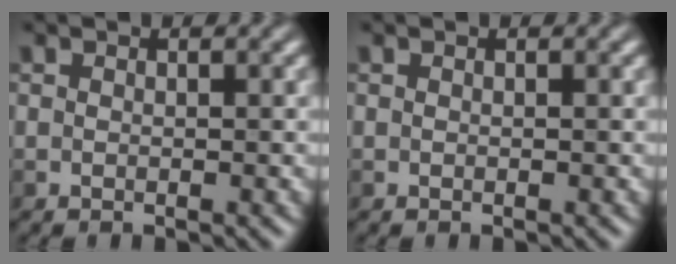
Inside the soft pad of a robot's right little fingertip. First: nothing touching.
{"total": 0.0}